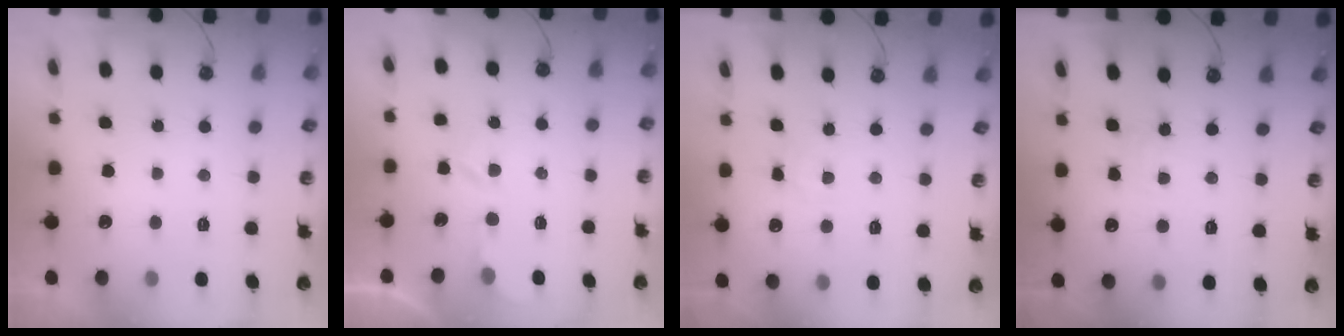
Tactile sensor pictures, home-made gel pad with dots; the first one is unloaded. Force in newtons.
{"total": 3.4, "press": 3.4, "slide": 0.5}
{"total": 5.0, "press": 4.9, "slide": 0.6}
{"total": 2.2, "press": 2.2, "slide": 0.4}